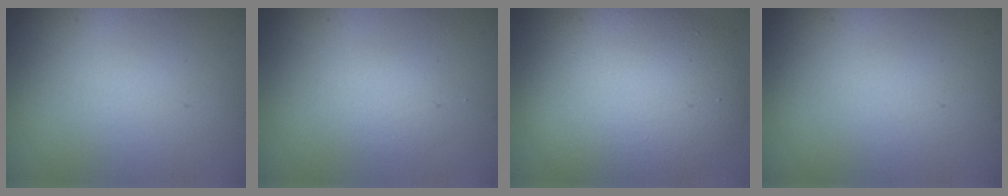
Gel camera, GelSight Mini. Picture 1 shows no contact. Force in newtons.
{"total": 1.2, "press": 1.2, "slide": 0.0}
{"total": 9.4, "press": 9.4, "slide": 0.4}
{"total": 0.0}